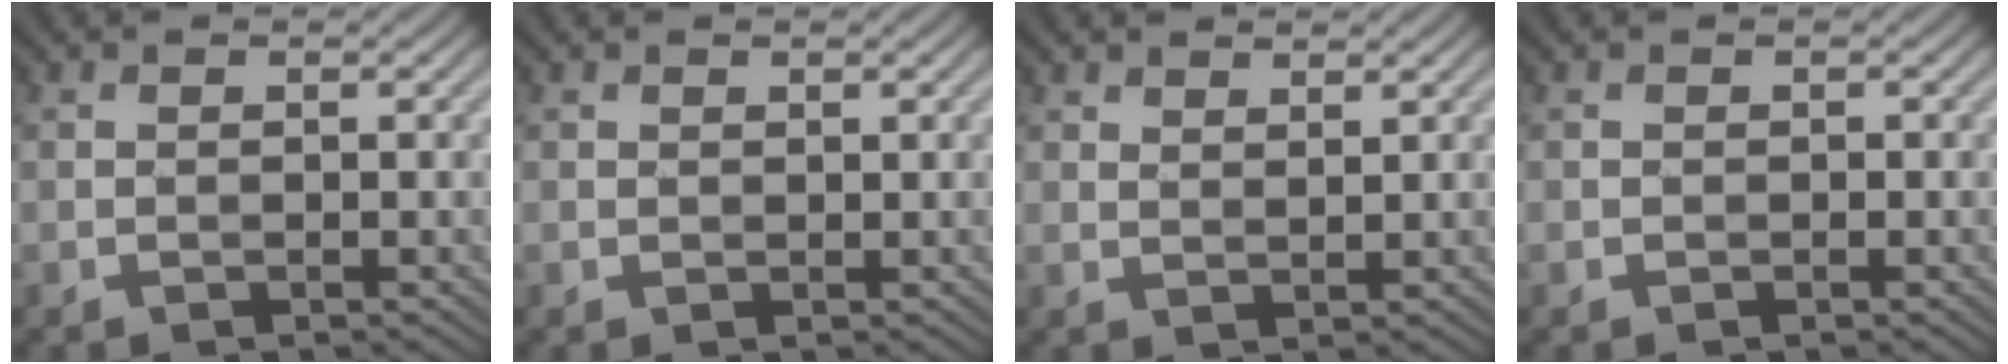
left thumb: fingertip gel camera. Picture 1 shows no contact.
{"total": 0.9, "force": [0.6, 0.4, 0.4], "torque": [-0.005, 0.003, 0.016]}
{"total": 2.5, "force": [2.1, 0.7, 1.3], "torque": [-0.018, -0.002, 0.040]}
{"total": 0.0}